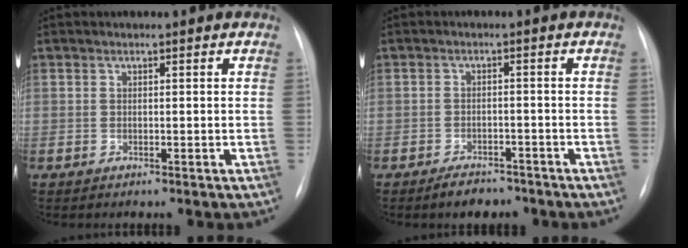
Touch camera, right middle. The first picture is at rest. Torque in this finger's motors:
{"motor_torque": [0.55, -0.52, 0.07, 0.07]}